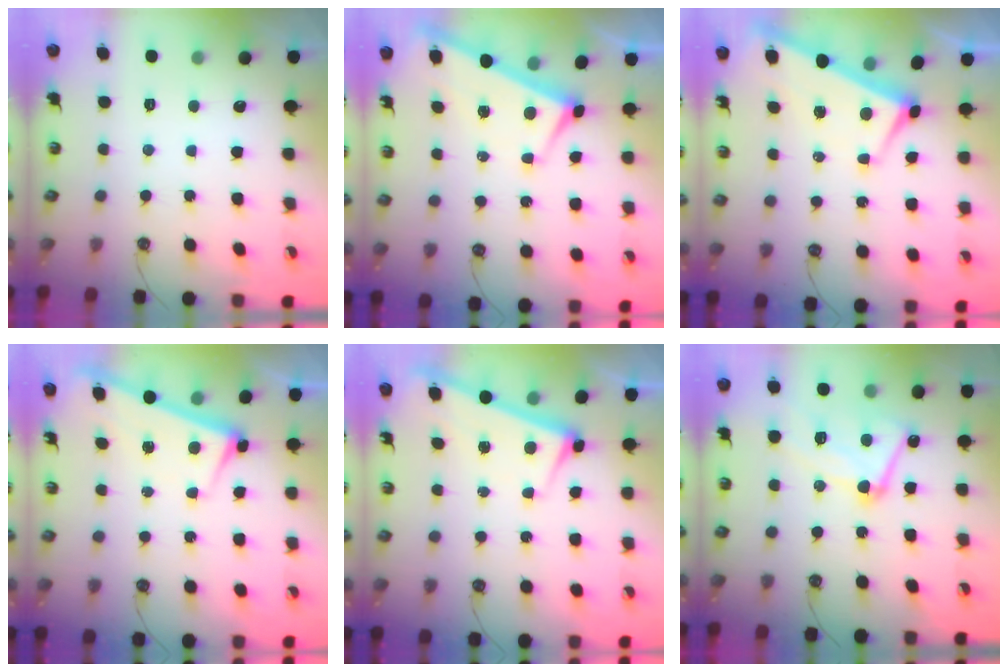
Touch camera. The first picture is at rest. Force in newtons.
{"total": 3.2, "press": 3.1, "slide": 0.7}
{"total": 2.5, "press": 2.4, "slide": 0.9}
{"total": 2.9, "press": 2.9, "slide": 0.4}
{"total": 2.9, "press": 2.9, "slide": 0.4}
{"total": 13.2, "press": 13.2, "slide": 1.2}